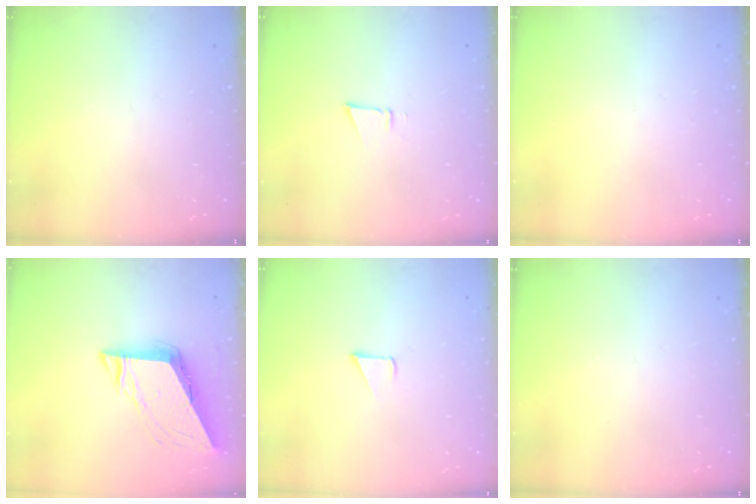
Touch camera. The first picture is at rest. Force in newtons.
{"total": 2.7, "press": 2.6, "slide": 0.8}
{"total": 0.0}
{"total": 8.2, "press": 8.2, "slide": 0.6}
{"total": 1.7, "press": 1.7, "slide": 0.1}
{"total": 0.0}